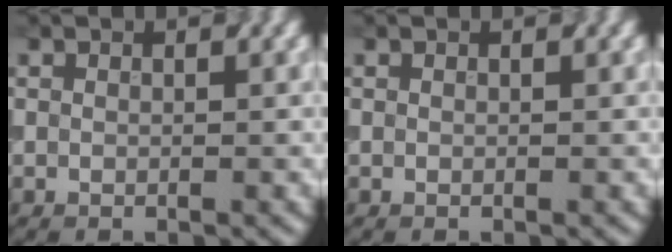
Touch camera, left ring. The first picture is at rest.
{"total": 0.0}